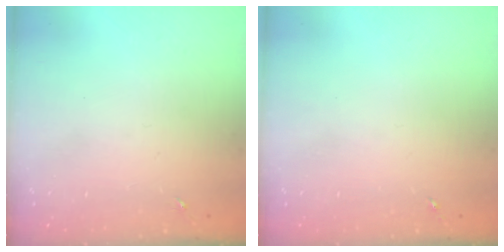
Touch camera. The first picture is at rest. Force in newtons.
{"total": 0.0}